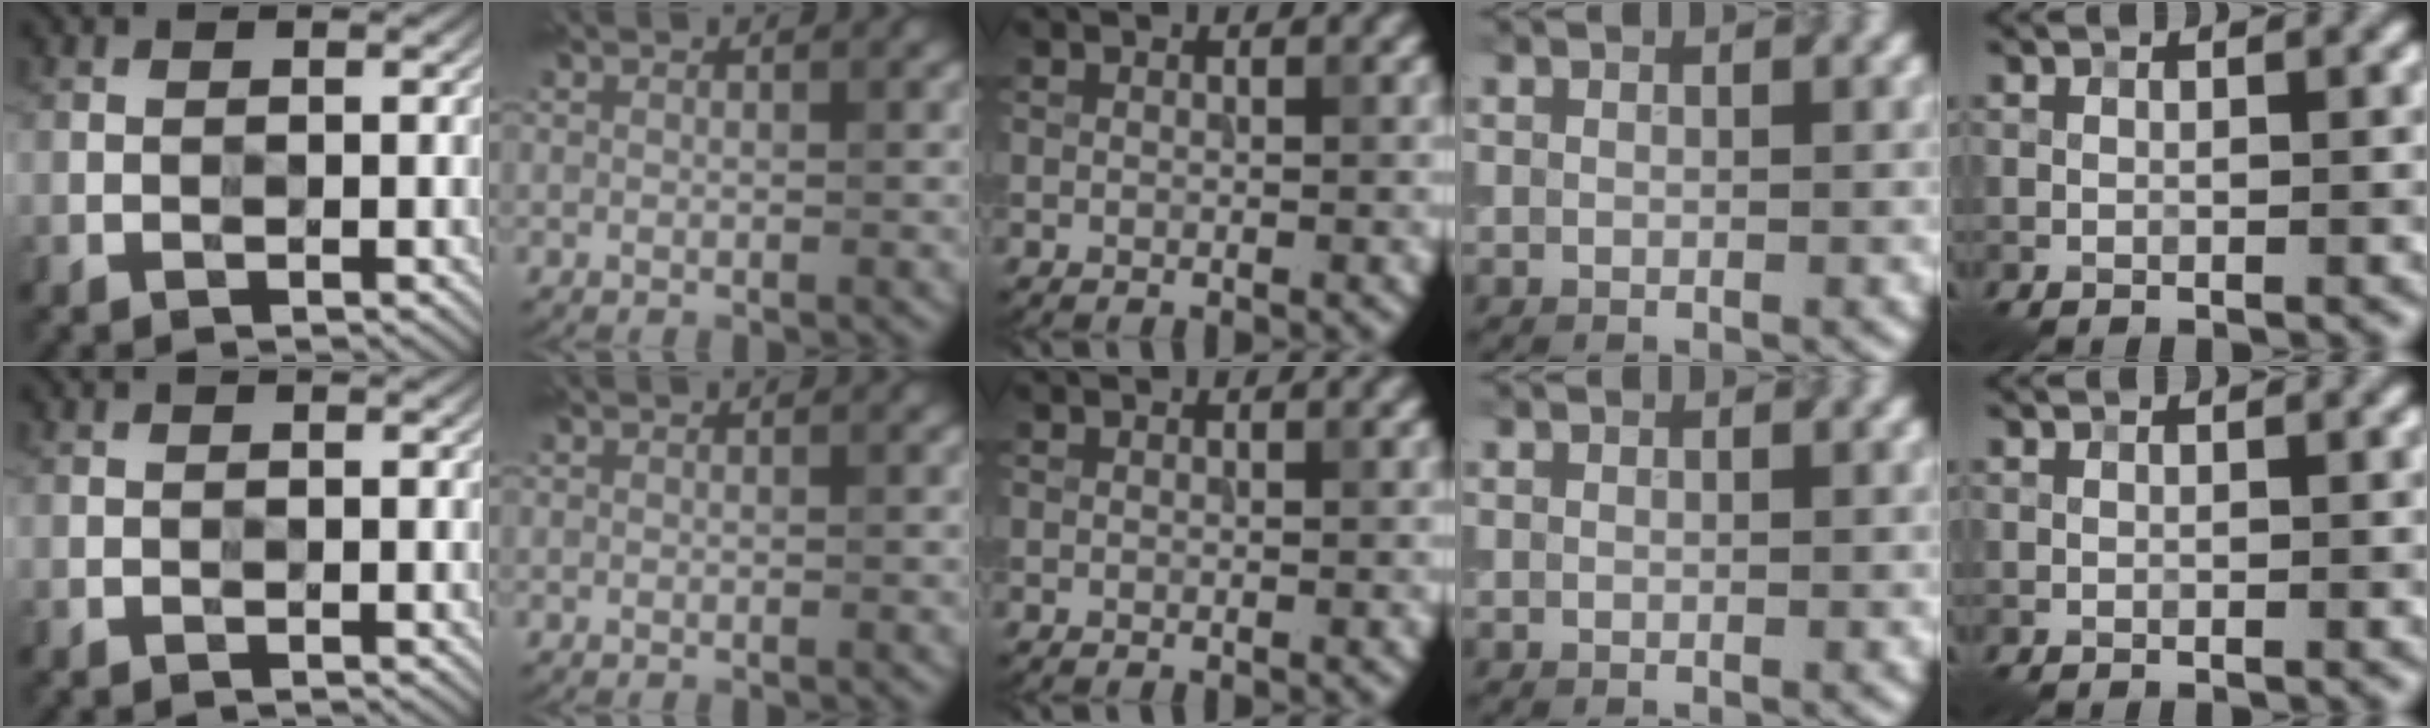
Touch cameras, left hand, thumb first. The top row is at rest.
{}